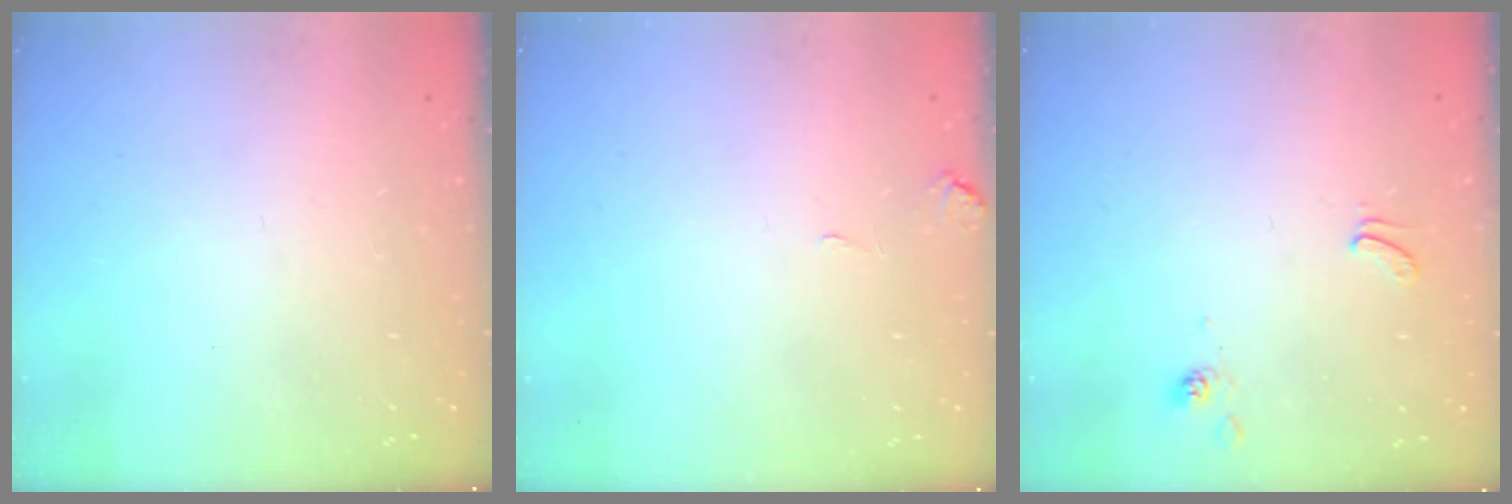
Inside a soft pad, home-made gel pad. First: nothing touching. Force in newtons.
{"total": 0.5, "press": 0.3, "slide": 0.5}
{"total": 1.7, "press": 1.6, "slide": 0.6}